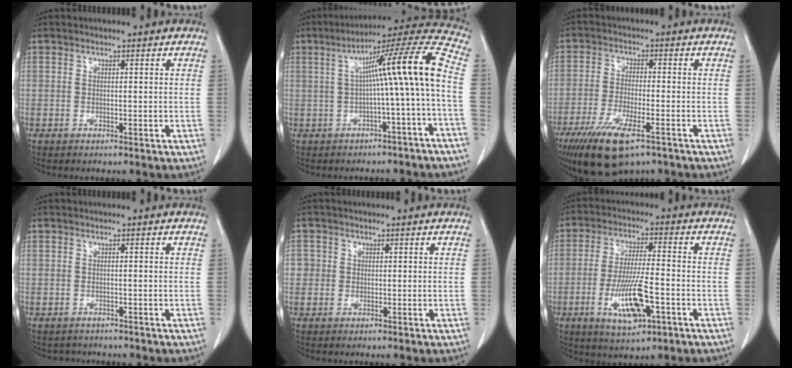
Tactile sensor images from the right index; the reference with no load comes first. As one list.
[{"total": 13.5, "force": [-0.6, -1.0, 13.4], "torque": [-0.188, 0.039, -0.012]}, {"total": 11.1, "force": [-6.9, 3.0, 8.2], "torque": [-0.150, -0.023, -0.113]}, {"total": 1.8, "force": [-1.6, 0.9, 0.1], "torque": [-0.003, -0.001, -0.022]}, {"total": 2.1, "force": [0.2, 2.1, 0.2], "torque": [0.012, 0.005, 0.002]}, {"total": 10.4, "force": [-3.7, 2.3, 9.5], "torque": [-0.182, -0.009, -0.060]}]